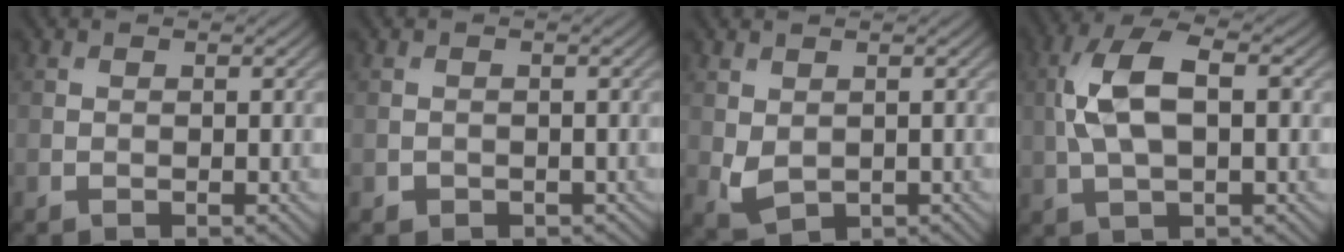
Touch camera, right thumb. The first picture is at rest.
{"total": 0.9, "force": [-0.4, 0.8, 0.2], "torque": [0.002, -0.004, -0.010]}
{"total": 2.6, "force": [0.4, 1.8, 1.8], "torque": [-0.047, -0.007, 0.013]}
{"total": 8.7, "force": [0.8, 4.1, 7.7], "torque": [-0.167, 0.018, 0.008]}